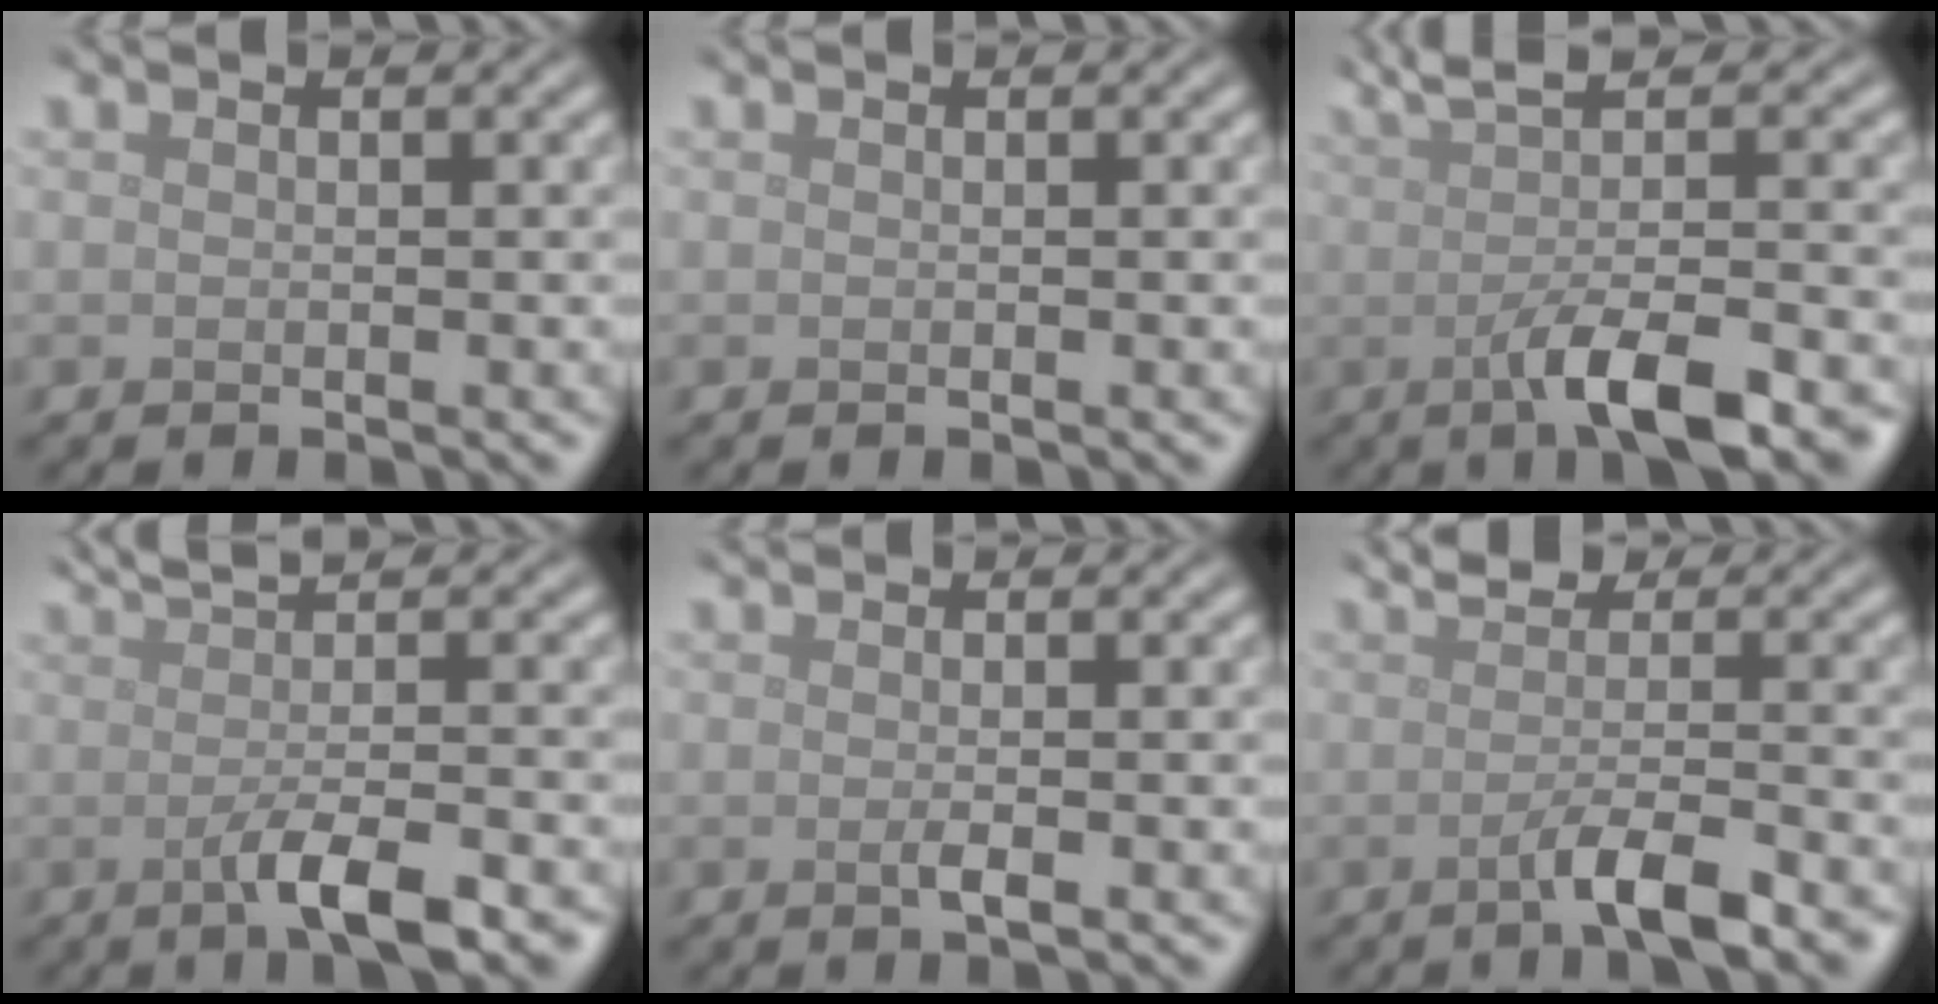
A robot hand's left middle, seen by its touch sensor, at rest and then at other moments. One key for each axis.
{"total": 0.0}
{"total": 8.2, "fx": -0.8, "fy": 2.4, "fz": 7.8, "tx": -0.109, "ty": 0.004, "tz": -0.018}
{"total": 6.9, "fx": -0.8, "fy": 1.9, "fz": 6.6, "tx": -0.083, "ty": 0.004, "tz": -0.012}
{"total": 1.3, "fx": -0.1, "fy": 0.3, "fz": 1.3, "tx": -0.022, "ty": -0.003, "tz": -0.005}
{"total": 4.6, "fx": -1.2, "fy": 1.3, "fz": 4.2, "tx": -0.061, "ty": -0.002, "tz": -0.020}